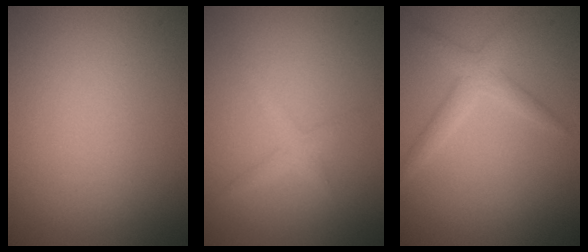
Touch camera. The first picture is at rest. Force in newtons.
{"total": 1.4, "press": 1.4, "slide": 0.1}
{"total": 2.2, "press": 2.2, "slide": 0.1}